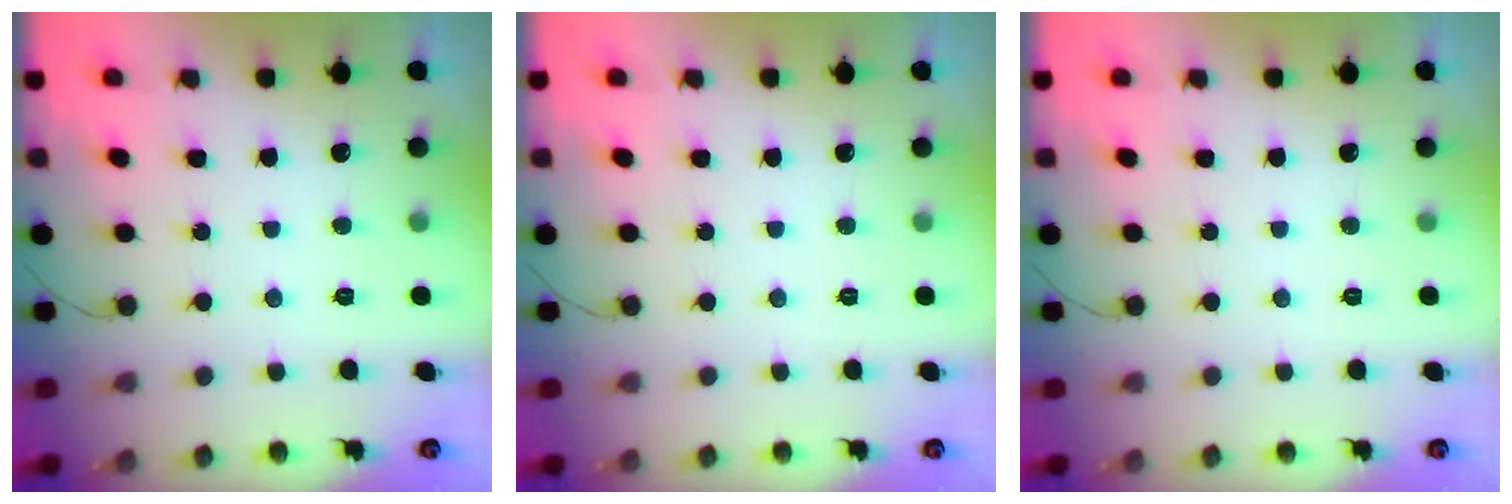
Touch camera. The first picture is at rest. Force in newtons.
{"total": 0.0}
{"total": 0.0}